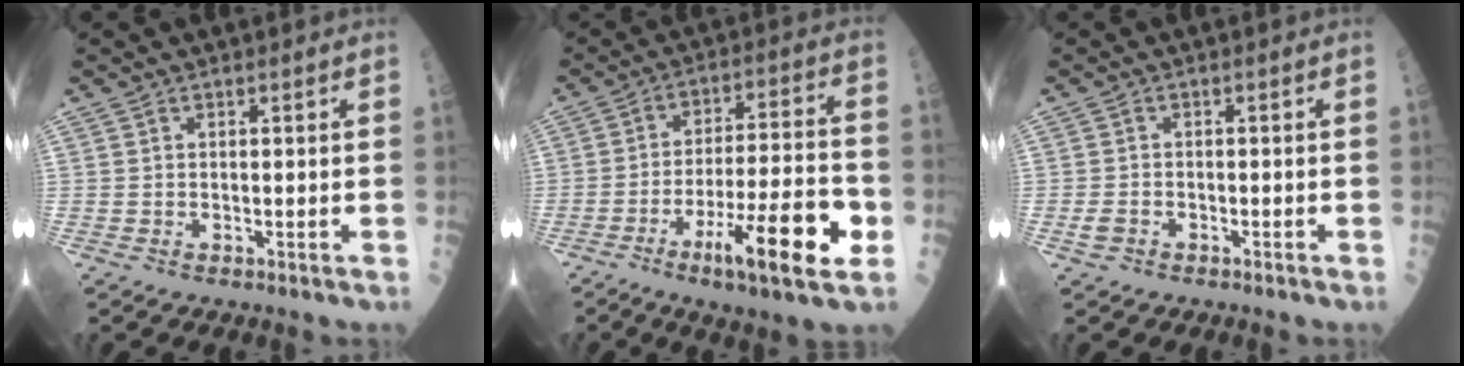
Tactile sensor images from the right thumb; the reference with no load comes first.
{"total": 17.6, "force": [-6.9, 3.1, 15.9], "torque": [-0.260, 0.020, -0.106]}
{"total": 1.8, "force": [-0.9, 1.3, 1.0], "torque": [-0.022, 0.007, -0.016]}